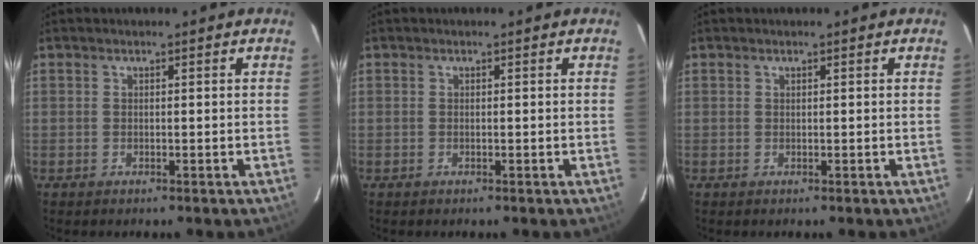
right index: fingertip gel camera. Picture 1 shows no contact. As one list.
[{"total": 0.0}, {"total": 0.0}]